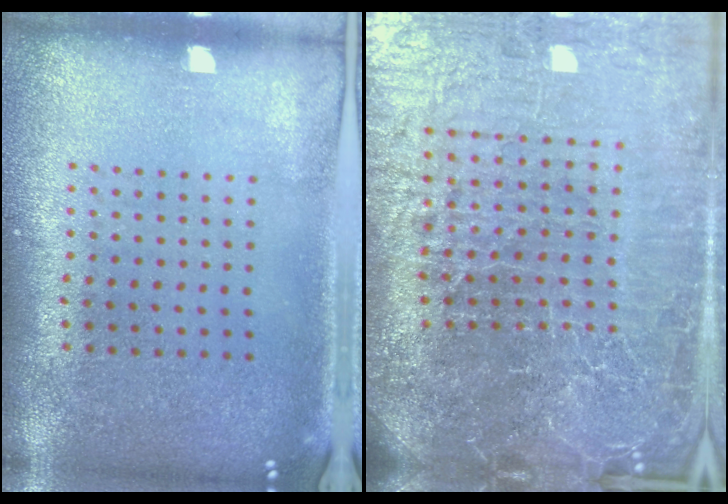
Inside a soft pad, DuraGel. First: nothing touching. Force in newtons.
{"total": 7.6, "press": 6.6, "slide": 3.8}